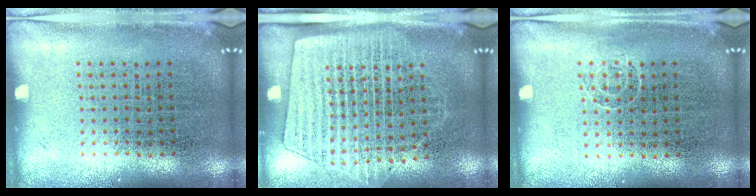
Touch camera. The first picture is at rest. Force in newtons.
{"total": 1.8, "press": 1.5, "slide": 1.0}
{"total": 0.6, "press": 0.4, "slide": 0.4}